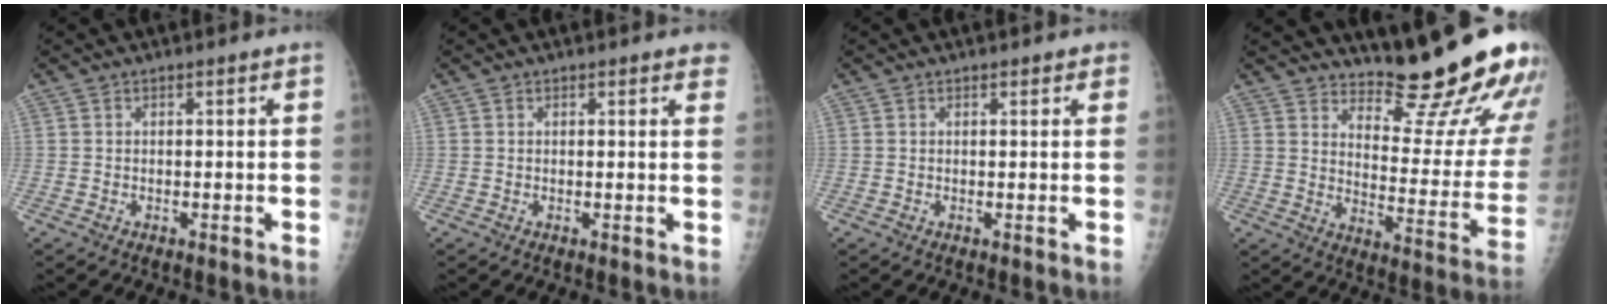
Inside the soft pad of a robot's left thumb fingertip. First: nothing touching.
{"total": 2.5, "force": [2.0, 0.7, 1.3], "torque": [0.000, -0.001, 0.013]}
{"total": 1.3, "force": [0.9, 0.6, 0.8], "torque": [-0.004, -0.002, 0.008]}
{"total": 19.6, "force": [16.8, 2.9, 9.5], "torque": [-0.100, -0.165, 0.226]}